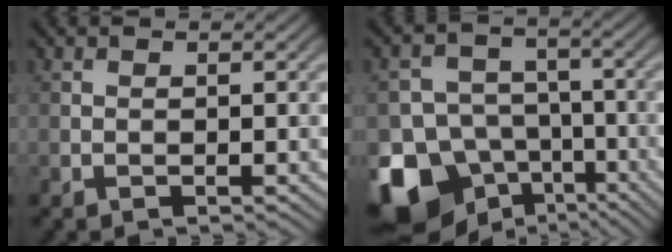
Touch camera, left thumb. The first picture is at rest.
{"total": 15.2, "force": [-9.0, 11.1, 5.1], "torque": [-0.131, -0.043, -0.150]}